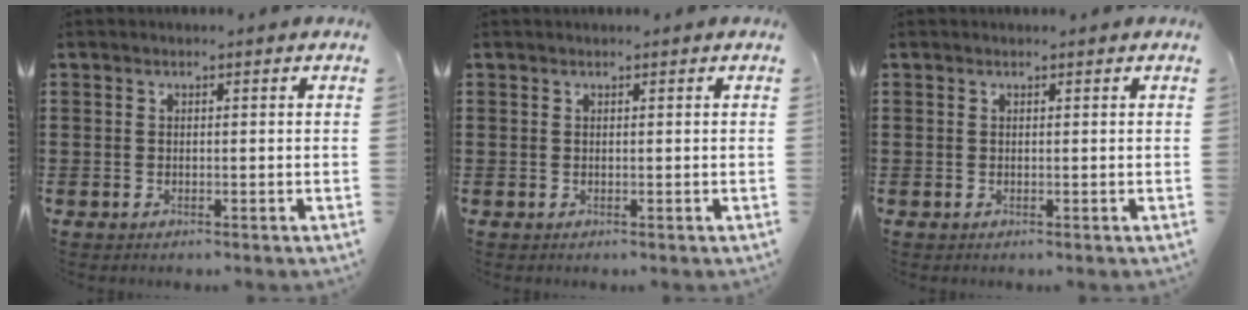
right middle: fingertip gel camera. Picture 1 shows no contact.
{"total": 0.0}
{"total": 0.0}